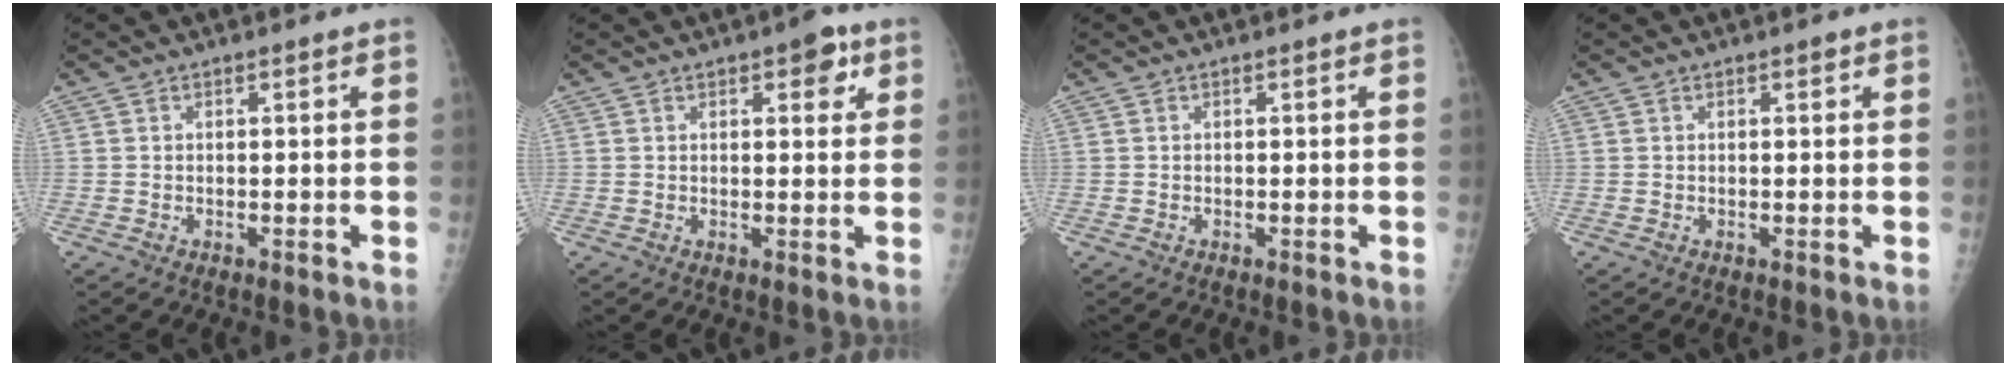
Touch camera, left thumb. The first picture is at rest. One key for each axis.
{"total": 4.5, "fx": 2.3, "fy": 2.0, "fz": 3.3, "tx": -0.025, "ty": -0.006, "tz": 0.024}
{"total": 0.0}
{"total": 0.8, "fx": 0.5, "fy": 0.3, "fz": 0.5, "tx": -0.006, "ty": -0.002, "tz": 0.008}